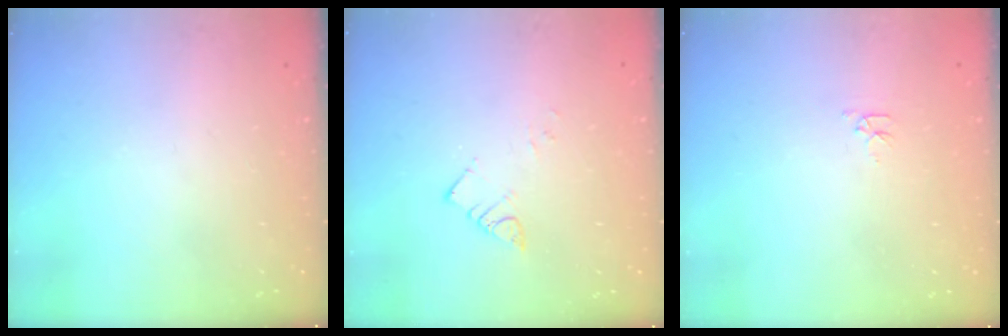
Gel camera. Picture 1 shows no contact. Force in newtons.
{"total": 4.4, "press": 4.4, "slide": 0.1}
{"total": 2.8, "press": 2.7, "slide": 0.4}